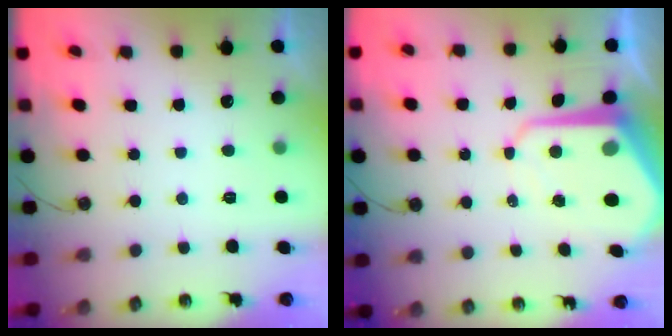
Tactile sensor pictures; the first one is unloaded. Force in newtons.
{"total": 11.2, "press": 11.1, "slide": 1.0}